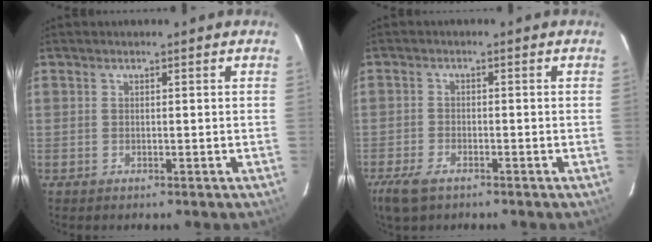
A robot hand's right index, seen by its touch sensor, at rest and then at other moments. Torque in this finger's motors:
{"motor_torque": [0.49, -0.27, 0.21, 0.05]}